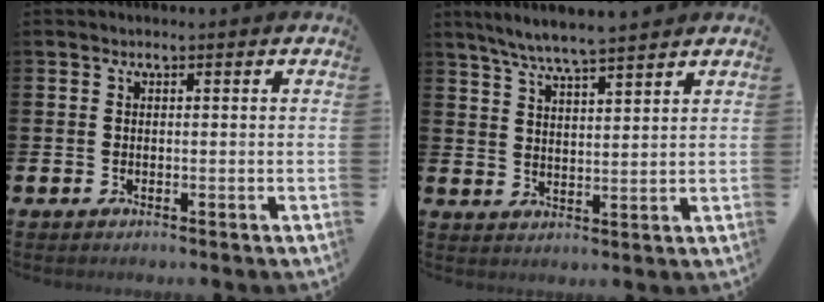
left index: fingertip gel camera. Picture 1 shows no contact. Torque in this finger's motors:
{"motor_torque": [0.04, -0.19, 0.58, 0.21]}